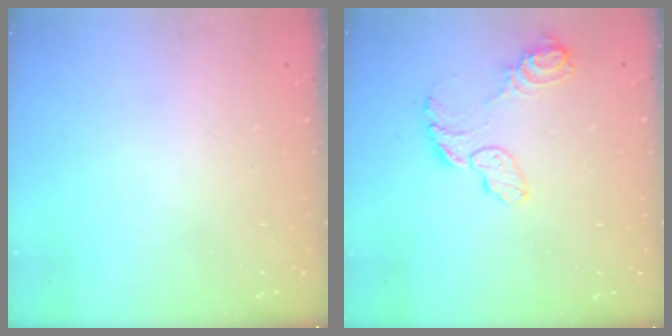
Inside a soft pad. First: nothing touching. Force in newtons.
{"total": 9.3, "press": 9.3, "slide": 0.9}